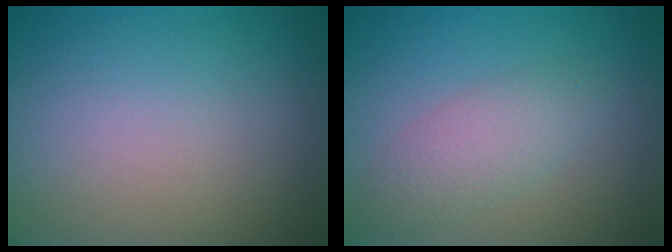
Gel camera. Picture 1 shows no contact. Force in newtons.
{"total": 2.9, "press": 2.9, "slide": 0.1}